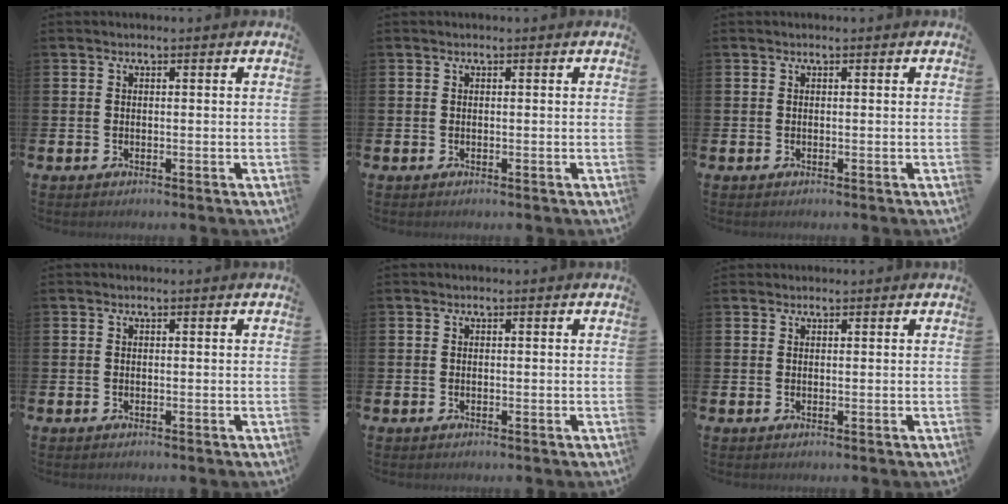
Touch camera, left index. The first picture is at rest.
{"total": 0.0}
{"total": 0.0}
{"total": 0.0}
{"total": 0.0}
{"total": 0.7, "force": [0.7, 0.2, 0.0], "torque": [0.014, -0.004, 0.011]}